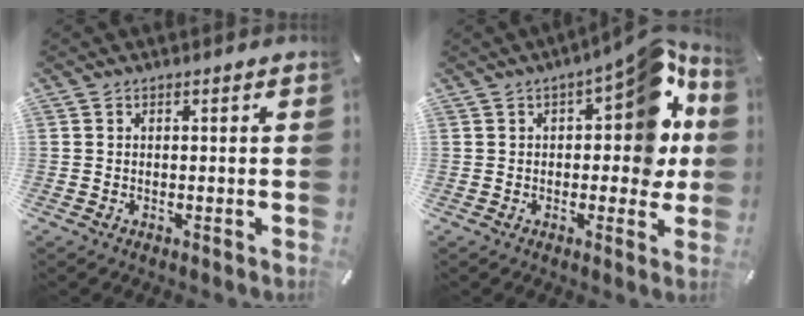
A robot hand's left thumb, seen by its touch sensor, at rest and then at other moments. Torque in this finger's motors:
{"motor_torque": [2.54, 2.46, 1.88, -0.80, 0.07]}